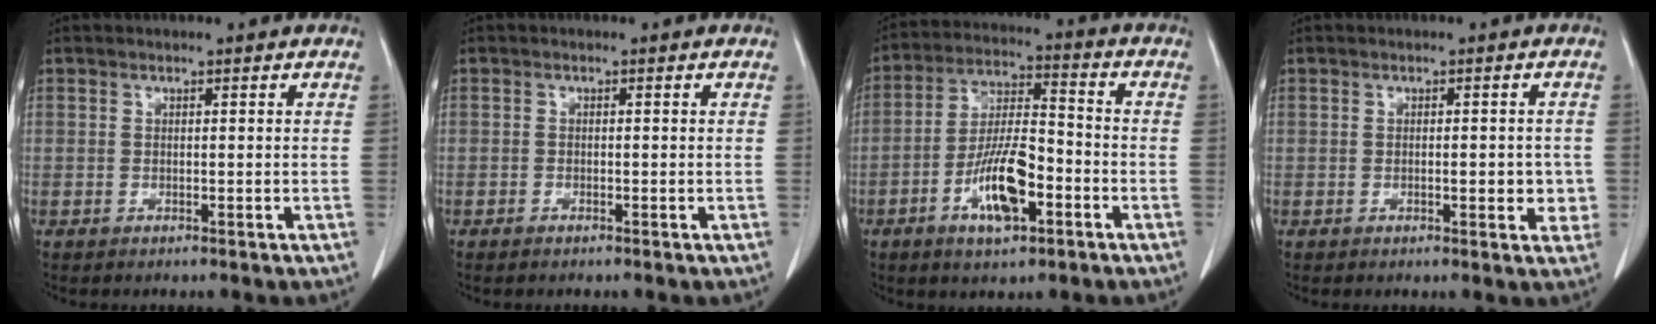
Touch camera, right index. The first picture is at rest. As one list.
[{"total": 1.3, "force": [-0.8, 0.6, 0.8], "torque": [-0.016, 0.000, -0.011]}, {"total": 11.6, "force": [-4.8, 3.7, 9.9], "torque": [-0.194, 0.003, -0.083]}, {"total": 4.5, "force": [-0.8, 2.1, 4.0], "torque": [-0.047, 0.004, -0.008]}]